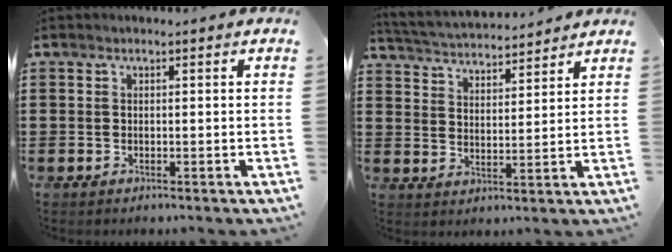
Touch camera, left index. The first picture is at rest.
{"total": 3.7, "force": [3.6, 0.3, 0.3], "torque": [-0.024, -0.022, 0.060]}